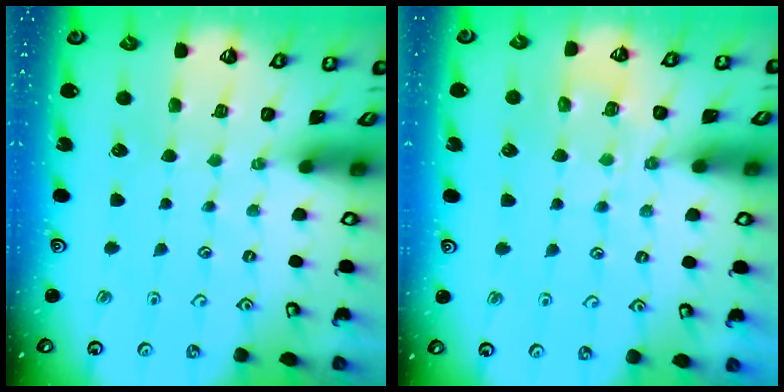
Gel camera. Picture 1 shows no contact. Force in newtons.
{"total": 7.8, "press": 7.8, "slide": 0.5}